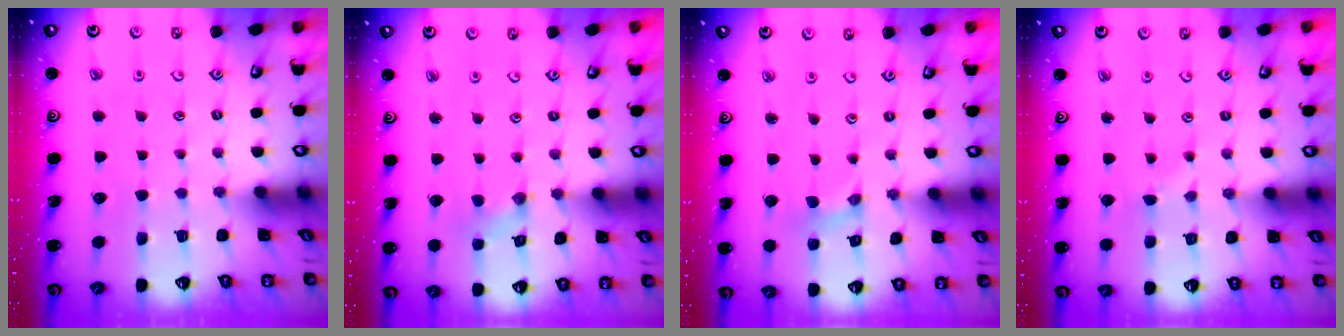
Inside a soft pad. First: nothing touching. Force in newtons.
{"total": 1.5, "press": 1.5, "slide": 0.3}
{"total": 0.8, "press": 0.8, "slide": 0.2}
{"total": 2.2, "press": 2.2, "slide": 0.3}